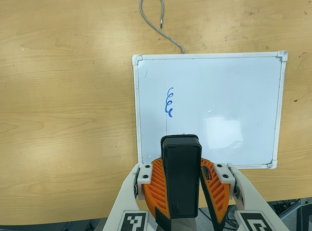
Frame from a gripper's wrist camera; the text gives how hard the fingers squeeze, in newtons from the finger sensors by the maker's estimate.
{"total": 10.2, "left": 9.8, "right": 10.5}